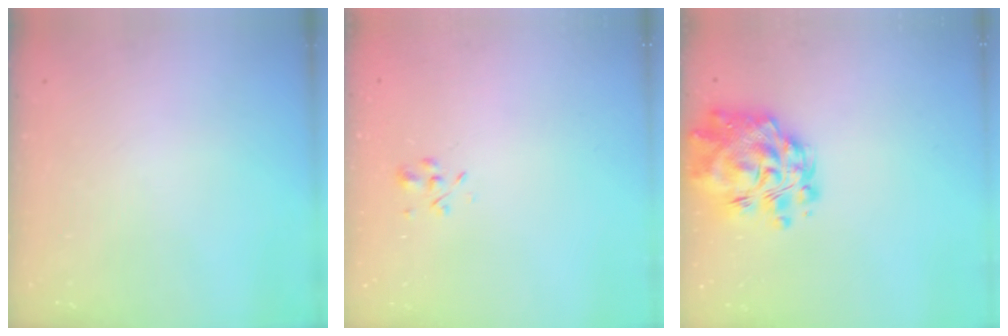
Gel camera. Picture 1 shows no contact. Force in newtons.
{"total": 2.6, "press": 2.4, "slide": 1.0}
{"total": 14.5, "press": 13.6, "slide": 4.9}